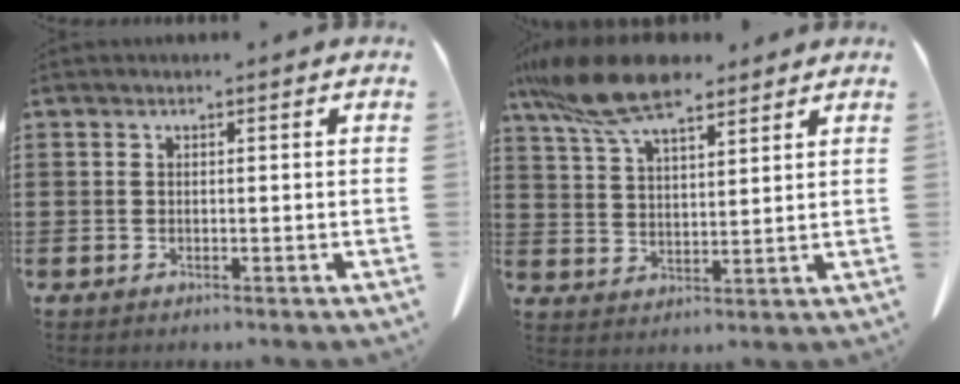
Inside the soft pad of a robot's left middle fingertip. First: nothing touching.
{"total": 11.5, "force": [8.7, 3.2, 6.9], "torque": [-0.164, -0.020, 0.161]}